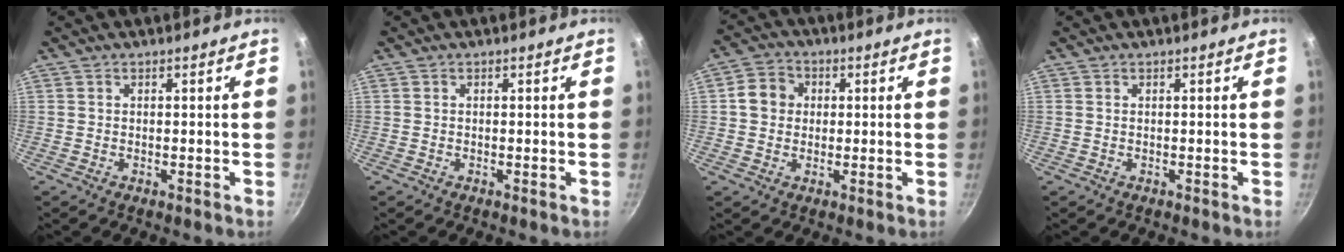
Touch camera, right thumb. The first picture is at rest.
{"total": 0.0}
{"total": 6.1, "force": [0.5, 5.4, 2.7], "torque": [-0.035, 0.013, -0.001]}
{"total": 0.0}